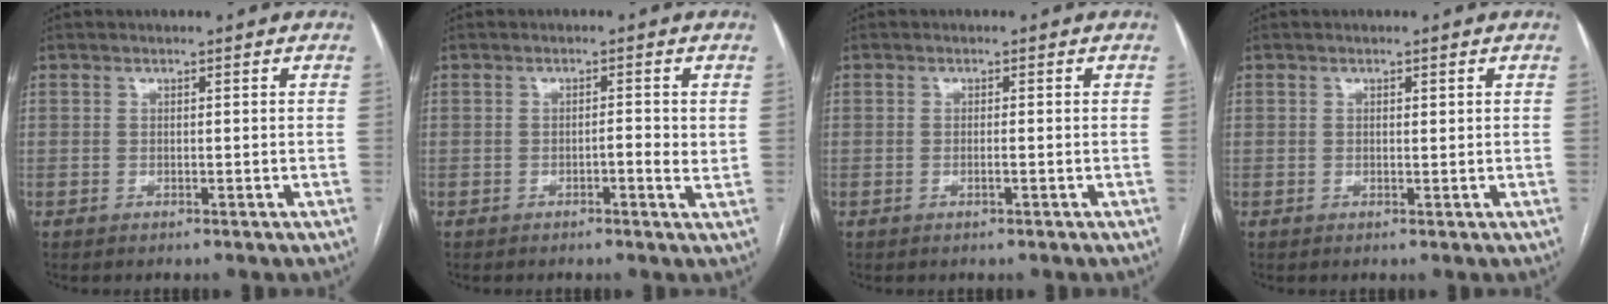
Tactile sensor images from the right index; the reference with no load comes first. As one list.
[{"total": 2.4, "force": [-0.1, 0.5, 2.3], "torque": [-0.037, 0.002, 0.000]}, {"total": 0.8, "force": [-0.3, -0.1, 0.8], "torque": [-0.018, 0.001, -0.002]}, {"total": 0.6, "force": [0.3, 0.3, 0.5], "torque": [-0.009, -0.001, 0.004]}]